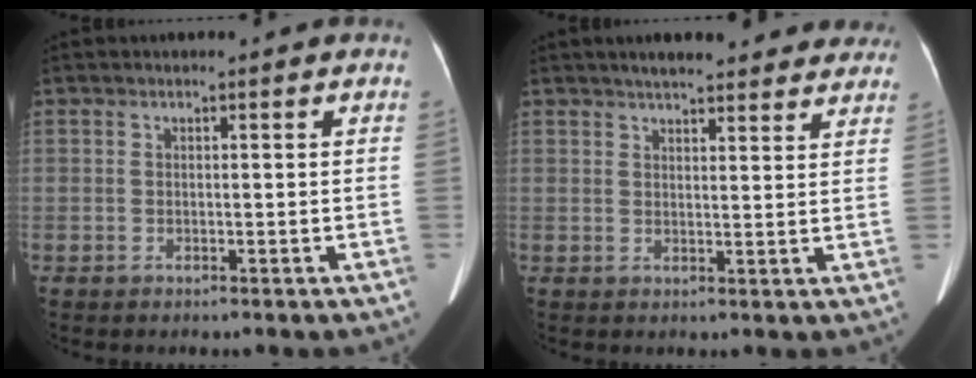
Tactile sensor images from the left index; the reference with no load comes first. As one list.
[{"total": 14.3, "force": [12.5, 3.3, 6.1], "torque": [-0.061, 0.025, 0.147]}]